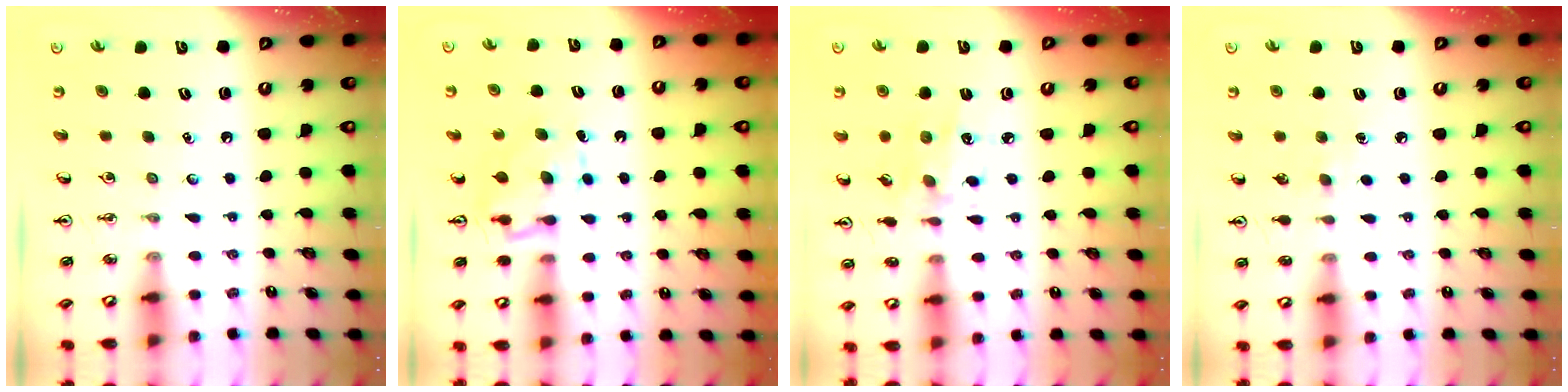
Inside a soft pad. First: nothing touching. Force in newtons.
{"total": 6.9, "press": 6.8, "slide": 0.8}
{"total": 6.6, "press": 6.5, "slide": 1.3}
{"total": 3.4, "press": 3.3, "slide": 0.5}